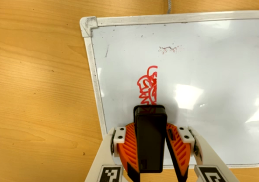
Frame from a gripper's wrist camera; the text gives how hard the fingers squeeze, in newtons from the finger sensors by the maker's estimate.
{"total": 14.3, "left": 16.6, "right": 12.0}